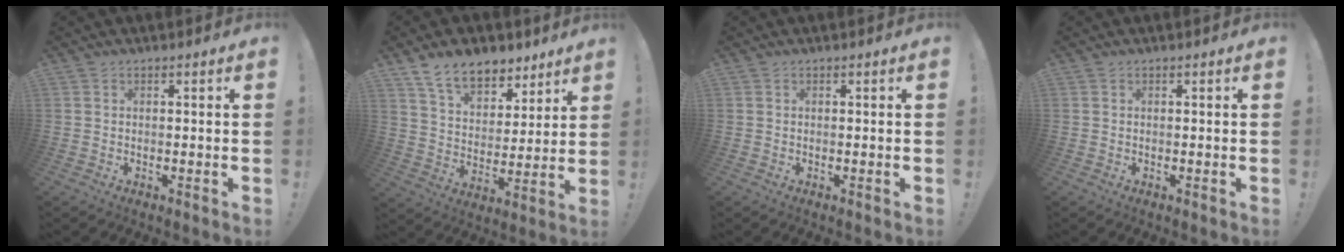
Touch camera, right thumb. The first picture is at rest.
{"total": 13.2, "force": [9.7, 7.3, 5.1], "torque": [-0.089, -0.065, 0.182]}
{"total": 0.0}
{"total": 0.0}